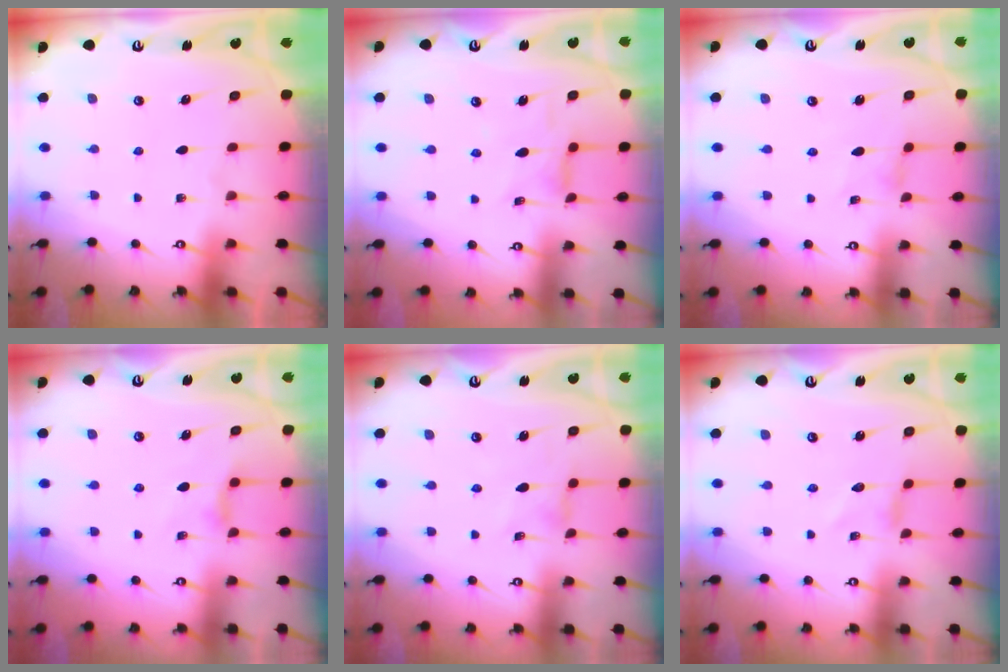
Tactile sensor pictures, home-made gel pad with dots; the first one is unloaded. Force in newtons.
{"total": 2.7, "press": 2.6, "slide": 0.5}
{"total": 0.0}
{"total": 5.1, "press": 5.1, "slide": 0.6}
{"total": 0.6, "press": 0.6, "slide": 0.2}
{"total": 0.0}